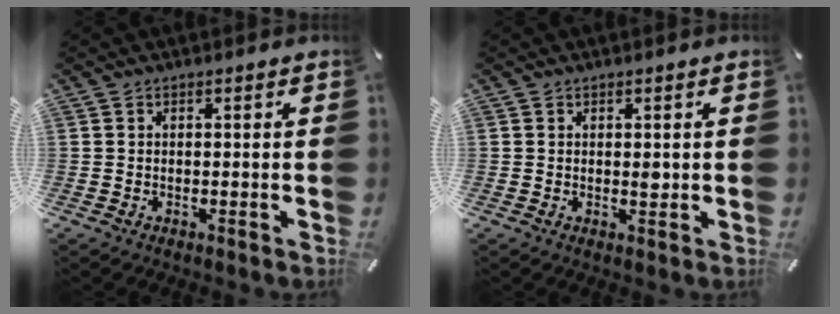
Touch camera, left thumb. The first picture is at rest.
{"total": 1.3, "force": [0.2, 0.8, 1.1], "torque": [-0.013, -0.002, 0.001]}